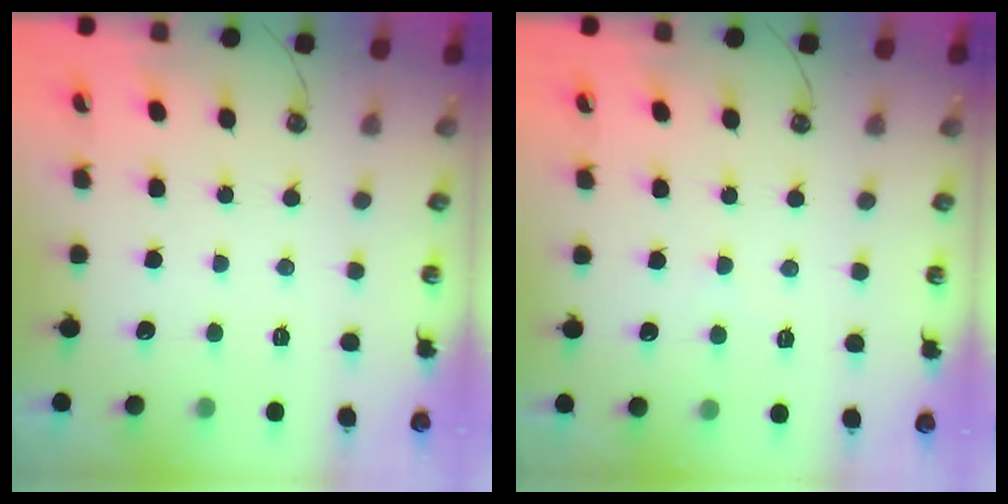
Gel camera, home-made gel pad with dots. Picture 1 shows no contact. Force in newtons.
{"total": 0.8, "press": 0.8, "slide": 0.2}